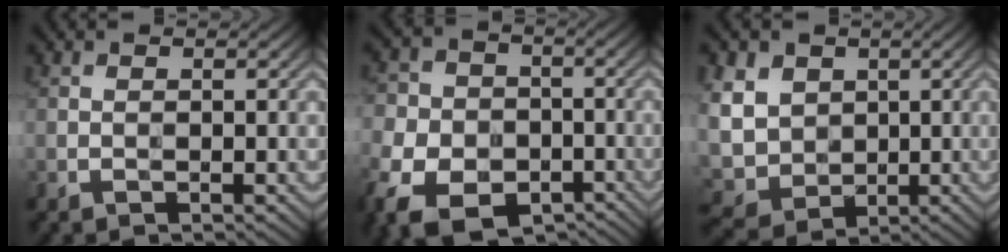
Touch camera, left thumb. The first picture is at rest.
{"total": 13.4, "force": [-7.2, 9.4, 6.2], "torque": [-0.156, -0.054, -0.124]}
{"total": 8.5, "force": [1.6, 7.2, 4.4], "torque": [-0.153, 0.002, 0.030]}